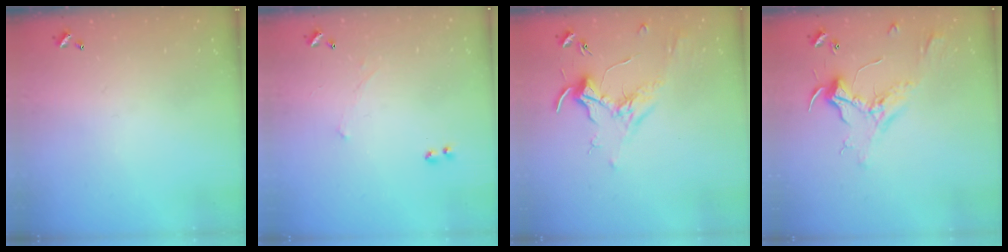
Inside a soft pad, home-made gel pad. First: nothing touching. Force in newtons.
{"total": 1.7, "press": 1.7, "slide": 0.4}
{"total": 1.7, "press": 1.6, "slide": 0.7}
{"total": 2.3, "press": 2.2, "slide": 0.8}